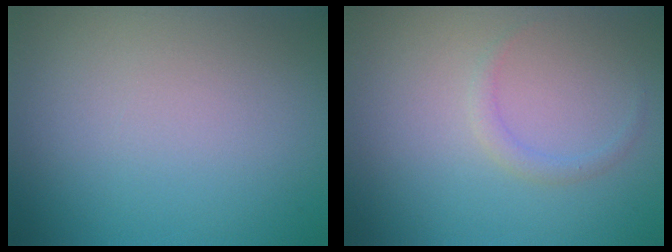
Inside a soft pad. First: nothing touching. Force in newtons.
{"total": 1.1, "press": 1.1, "slide": 0.0}